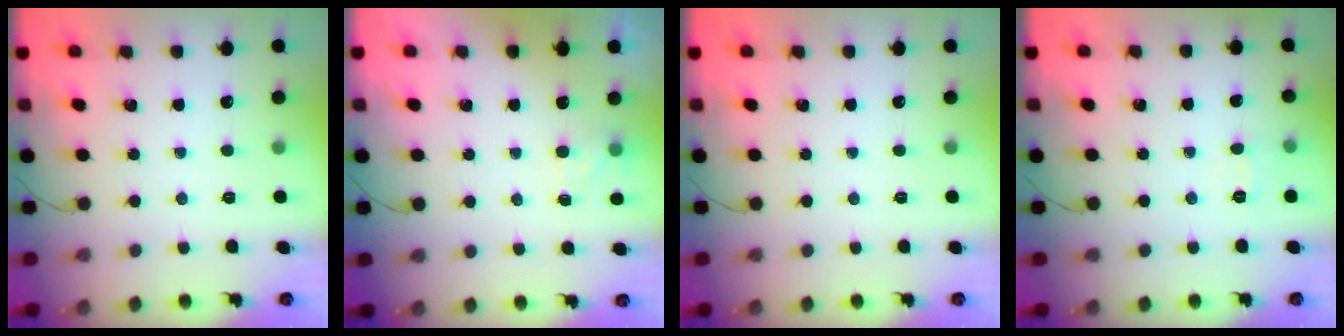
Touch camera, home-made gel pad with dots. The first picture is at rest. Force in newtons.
{"total": 4.6, "press": 4.3, "slide": 1.5}
{"total": 0.0}
{"total": 4.4, "press": 4.2, "slide": 1.4}